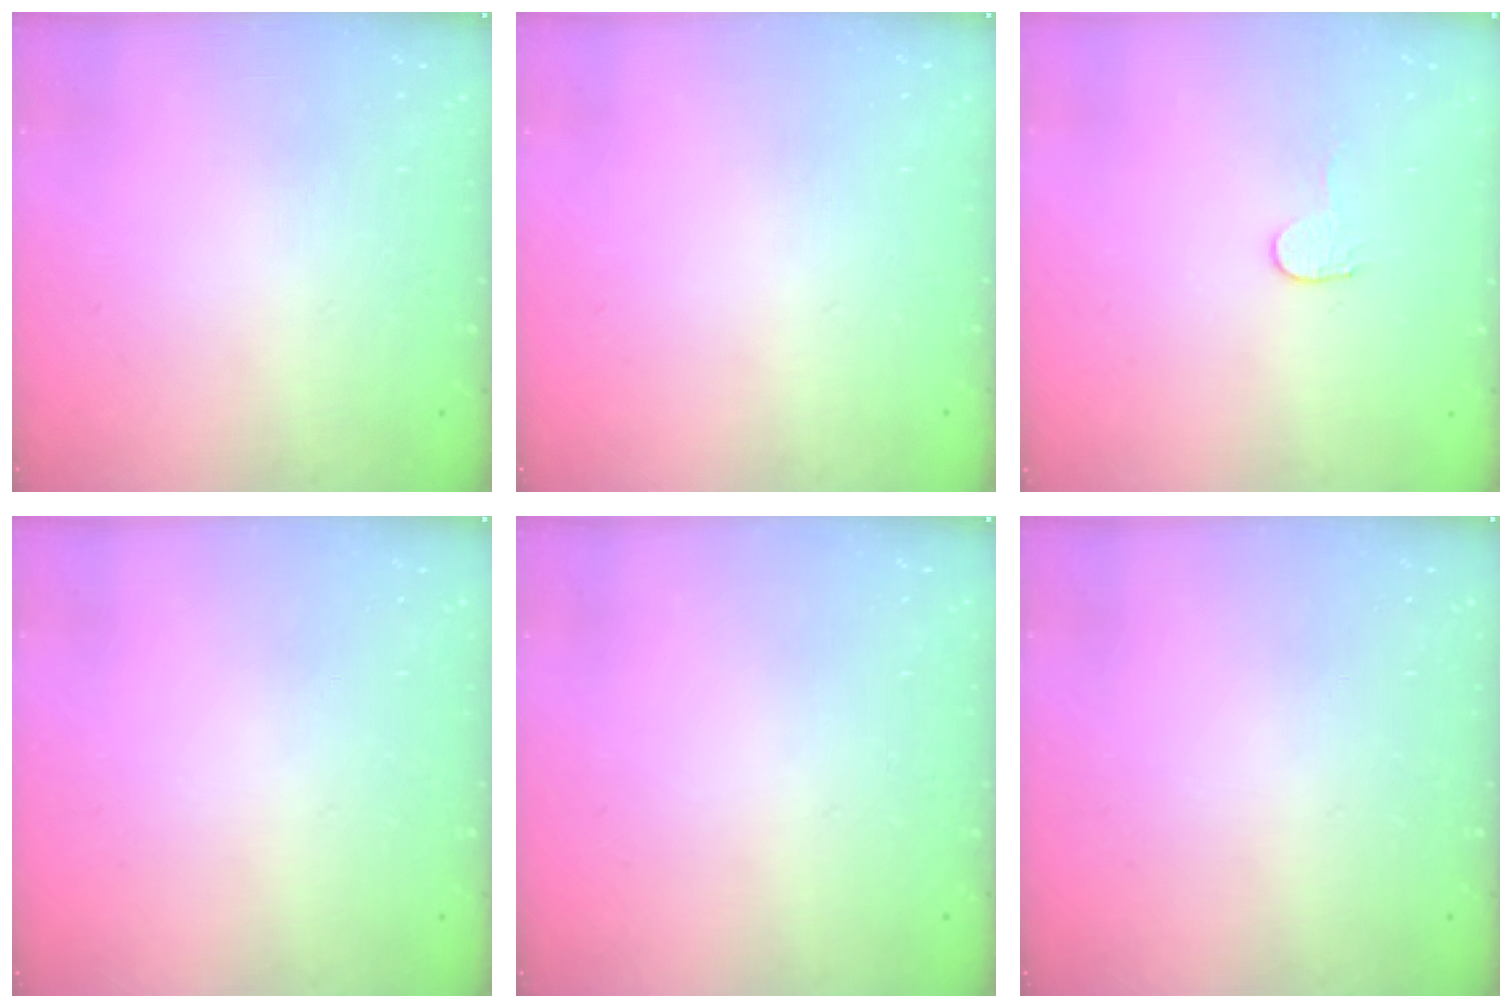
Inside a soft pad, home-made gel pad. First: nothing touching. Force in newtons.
{"total": 0.0}
{"total": 2.7, "press": 2.7, "slide": 0.2}
{"total": 0.0}
{"total": 0.0}
{"total": 0.0}